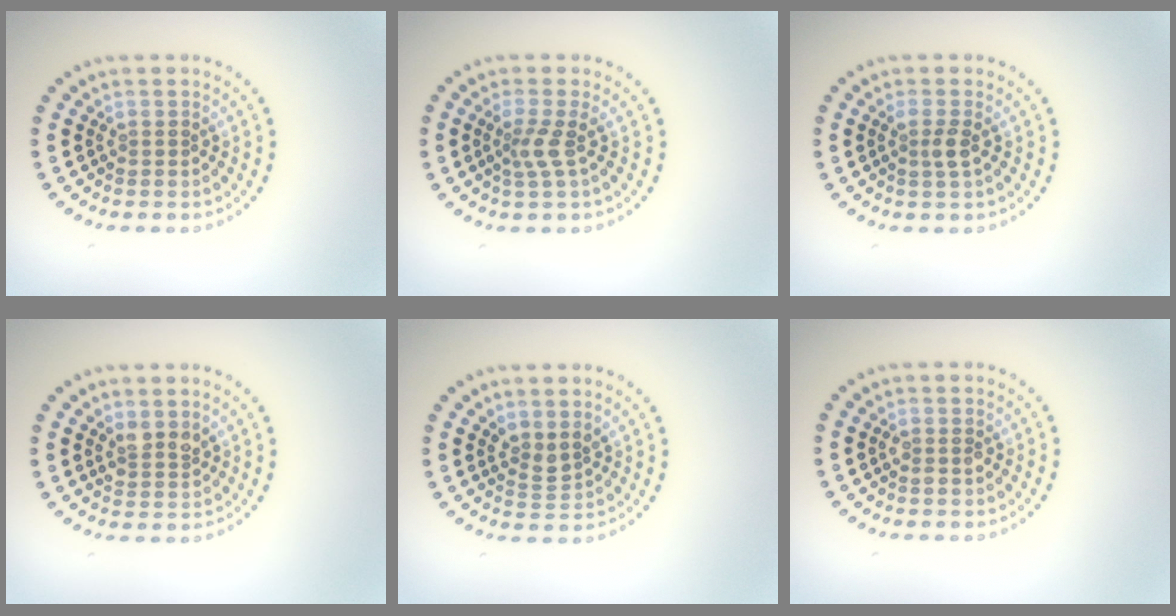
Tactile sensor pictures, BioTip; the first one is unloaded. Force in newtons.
{"total": 2.0, "press": 1.3, "slide": 1.5}
{"total": 1.5, "press": 1.2, "slide": 0.9}
{"total": 1.7, "press": 1.5, "slide": 0.9}
{"total": 1.8, "press": 1.4, "slide": 1.2}
{"total": 1.0, "press": 1.0, "slide": 0.2}